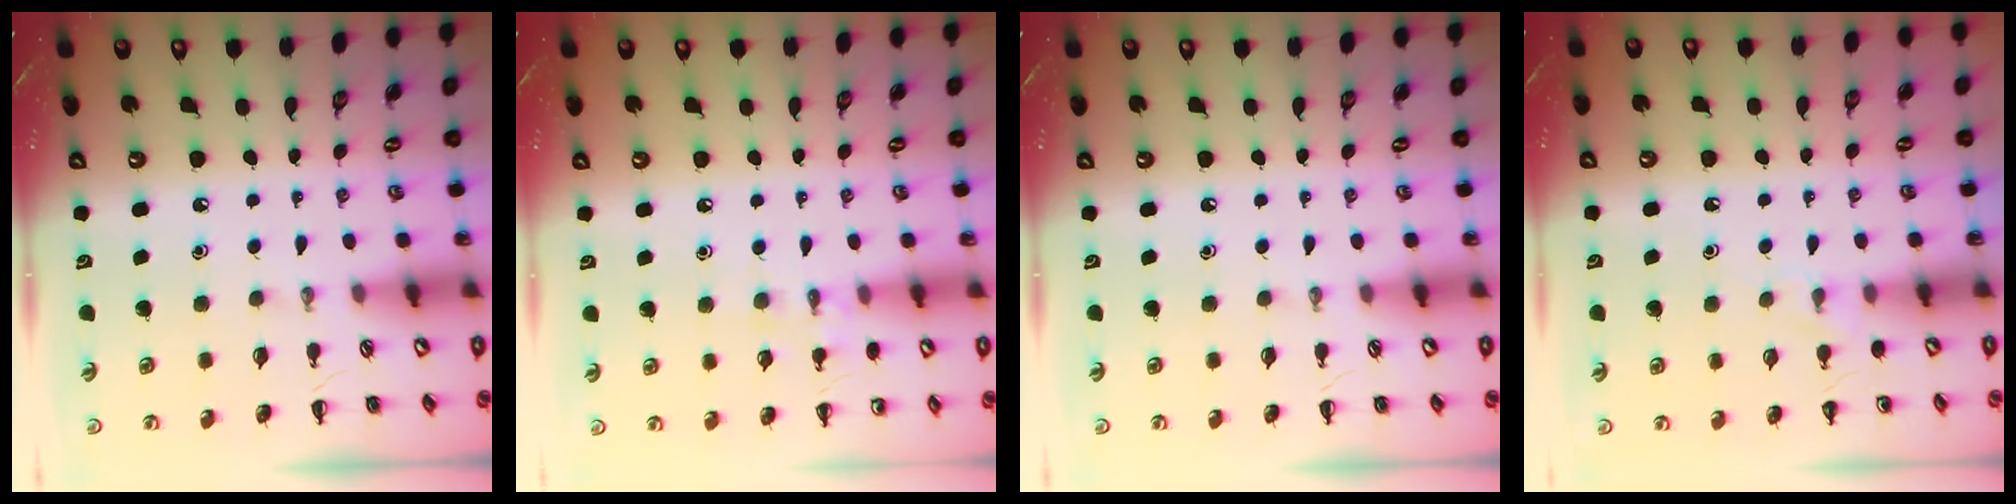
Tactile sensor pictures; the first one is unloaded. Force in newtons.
{"total": 6.5, "press": 6.2, "slide": 1.9}
{"total": 0.0}
{"total": 5.3, "press": 4.9, "slide": 2.0}